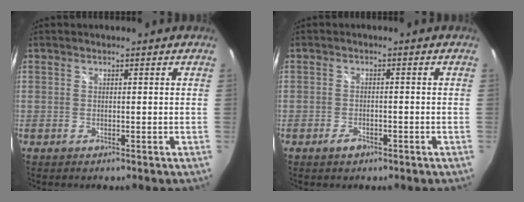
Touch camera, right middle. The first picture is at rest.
{"total": 2.1, "force": [-1.4, 1.1, 1.1], "torque": [-0.021, -0.001, -0.025]}